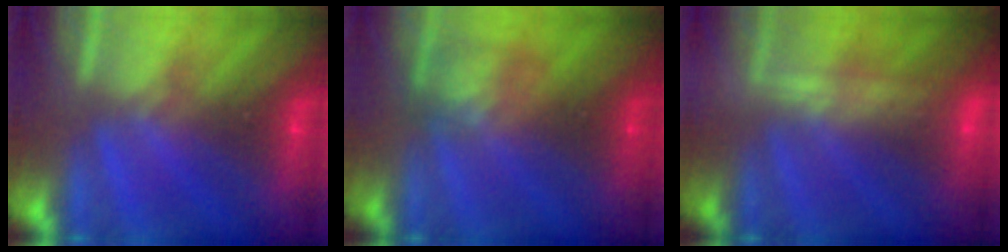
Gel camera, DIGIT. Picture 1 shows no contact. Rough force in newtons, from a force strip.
{"total": 2.3}
{"total": 2.3}